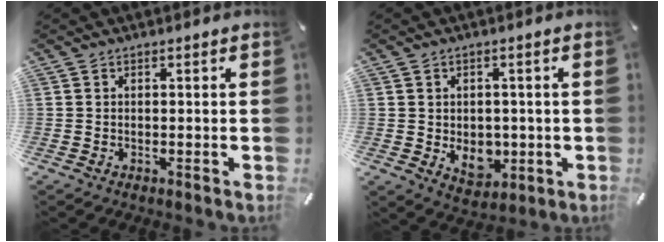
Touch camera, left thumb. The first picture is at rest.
{"total": 7.0, "force": [-0.7, 5.7, 3.9], "torque": [-0.028, 0.001, -0.008]}